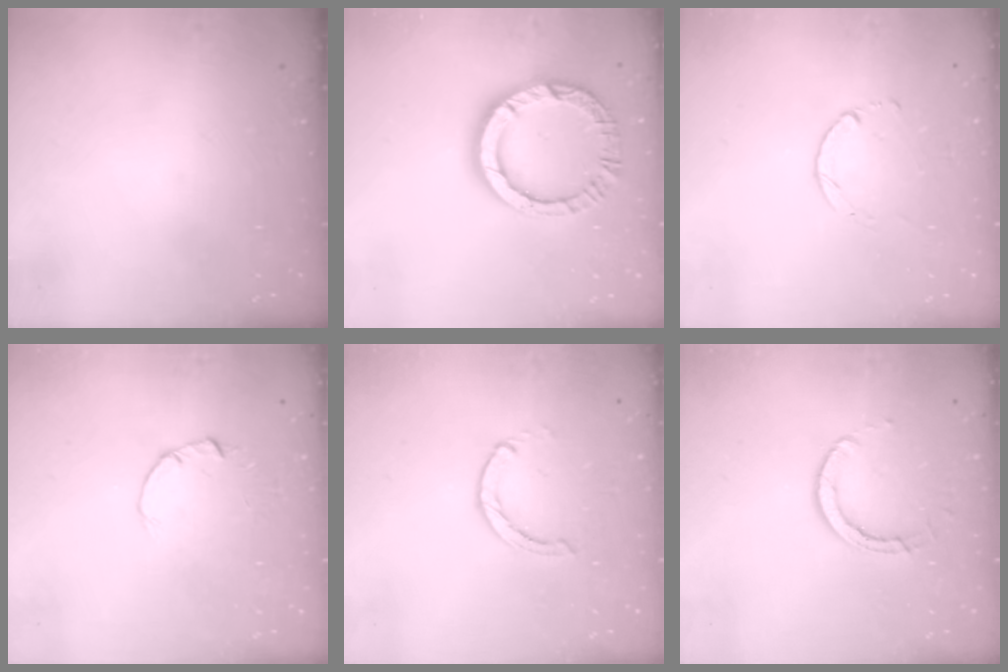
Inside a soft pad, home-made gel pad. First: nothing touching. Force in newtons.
{"total": 12.7, "press": 12.6, "slide": 1.2}
{"total": 1.4, "press": 1.4, "slide": 0.2}
{"total": 1.8, "press": 1.7, "slide": 0.3}
{"total": 0.0}
{"total": 5.4, "press": 5.4, "slide": 0.5}